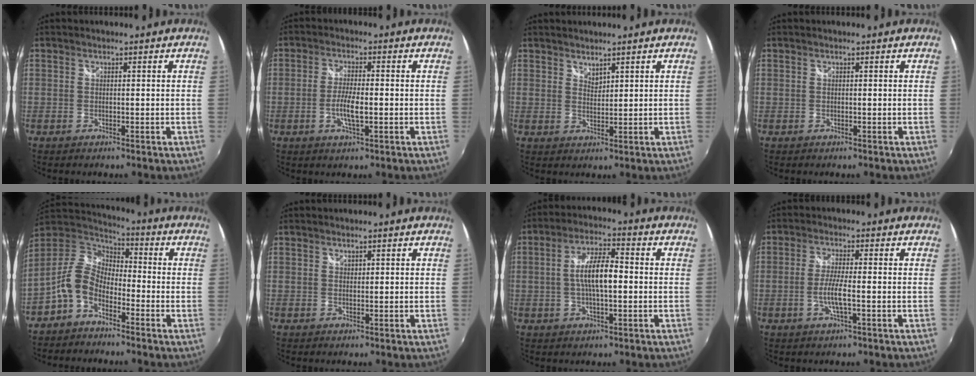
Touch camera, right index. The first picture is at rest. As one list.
[{"total": 4.7, "force": [-1.2, 1.0, 4.4], "torque": [-0.089, -0.004, -0.023]}, {"total": 2.2, "force": [2.1, 0.5, 0.4], "torque": [-0.004, 0.001, 0.037]}, {"total": 0.0}, {"total": 9.9, "force": [-5.2, 6.2, 5.7], "torque": [-0.123, 0.019, -0.110]}, {"total": 0.6, "force": [0.6, 0.1, 0.0], "torque": [0.000, 0.000, 0.011]}, {"total": 7.8, "force": [-0.4, 2.3, 7.4], "torque": [-0.139, 0.007, -0.005]}, {"total": 4.4, "force": [-1.3, 0.1, 4.2], "torque": [-0.085, -0.006, -0.026]}]